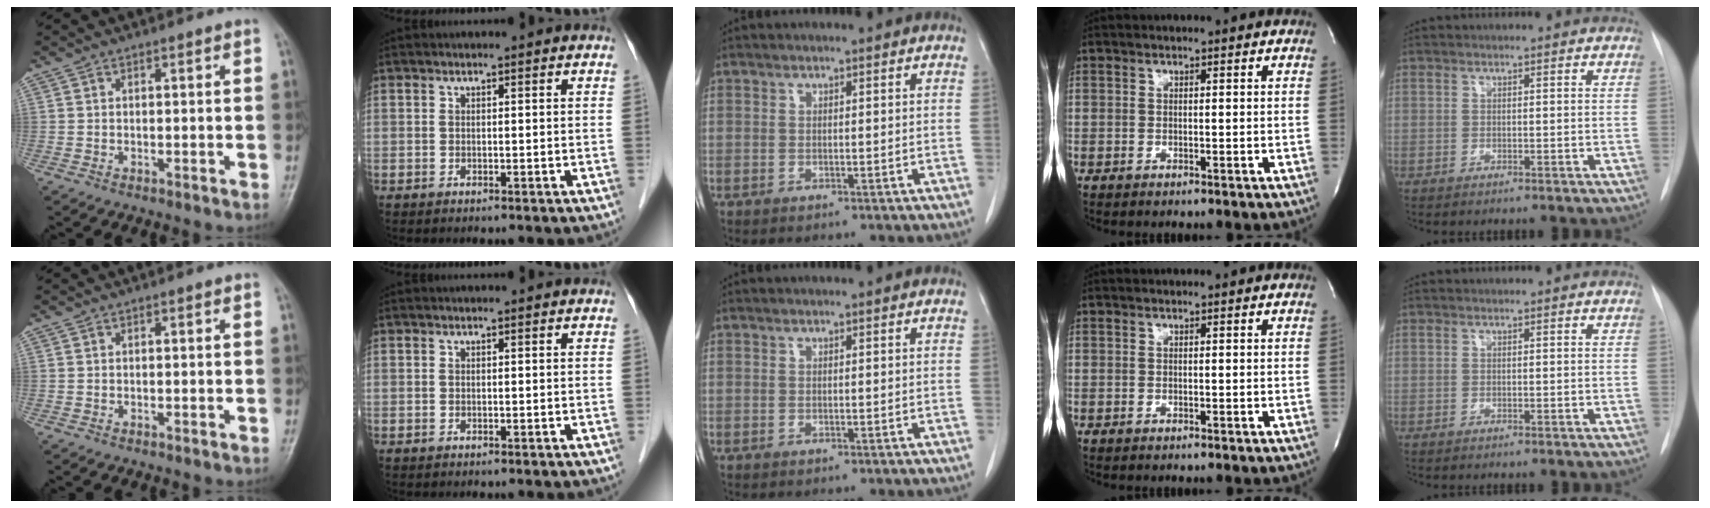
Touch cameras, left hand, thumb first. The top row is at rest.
{}